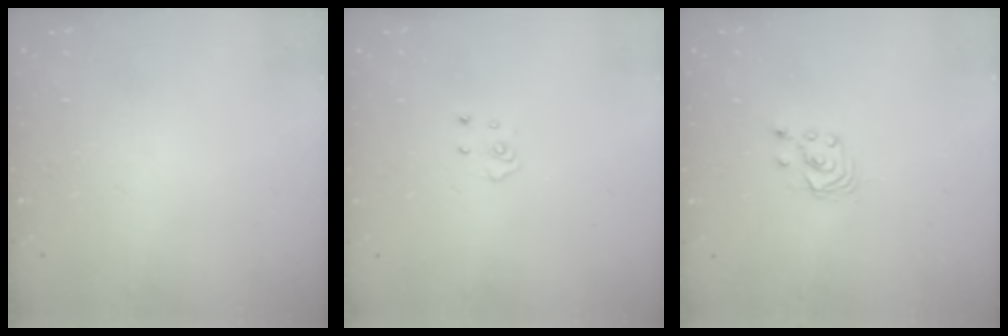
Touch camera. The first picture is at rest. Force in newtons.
{"total": 3.8, "press": 3.8, "slide": 0.3}
{"total": 2.5, "press": 2.5, "slide": 0.3}